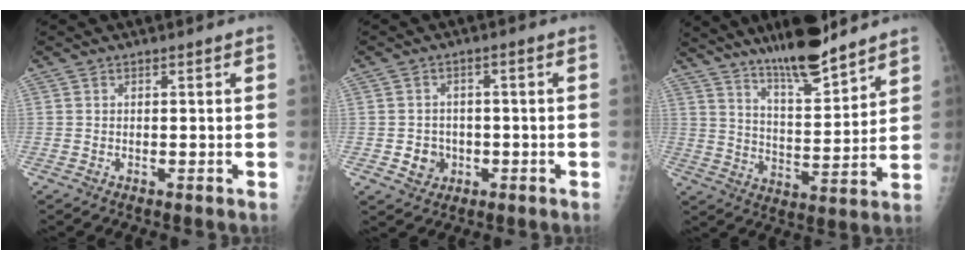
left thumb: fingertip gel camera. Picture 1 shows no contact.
{"total": 4.2, "force": [-1.4, 3.8, 1.1], "torque": [0.006, 0.007, -0.017]}
{"total": 14.2, "force": [11.3, 2.8, 8.1], "torque": [-0.115, -0.073, 0.191]}